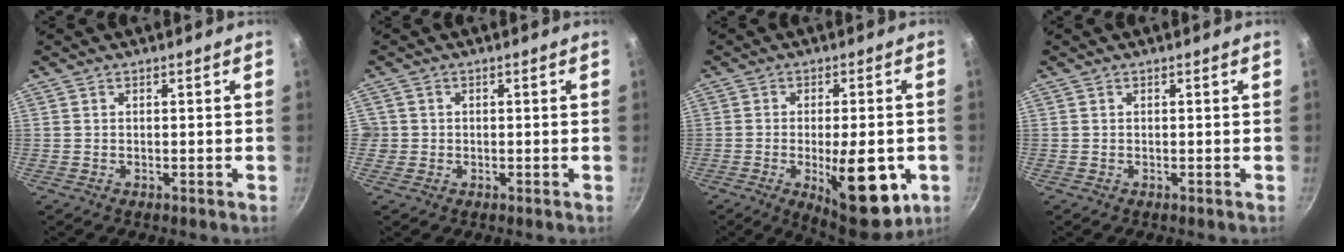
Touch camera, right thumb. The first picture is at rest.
{"total": 1.6, "force": [-0.2, 1.6, 0.2], "torque": [0.004, 0.006, -0.003]}
{"total": 15.8, "force": [-4.5, 6.2, 13.9], "torque": [-0.163, 0.005, -0.050]}
{"total": 0.0}